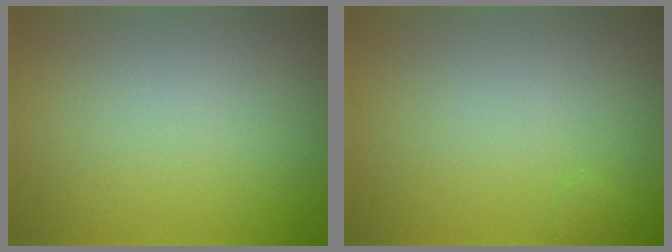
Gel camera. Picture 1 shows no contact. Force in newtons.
{"total": 0.5, "press": 0.5, "slide": 0.0}